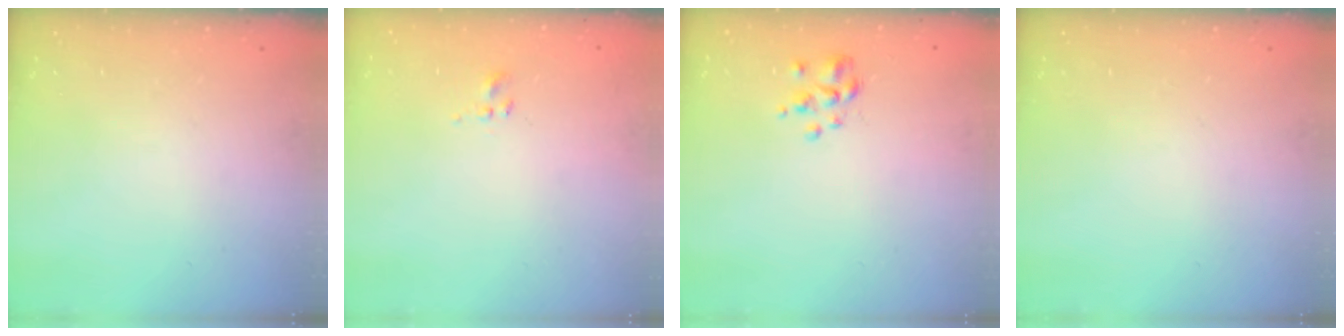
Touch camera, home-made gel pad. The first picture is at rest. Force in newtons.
{"total": 1.0, "press": 0.8, "slide": 0.6}
{"total": 2.7, "press": 2.6, "slide": 0.6}
{"total": 0.0}